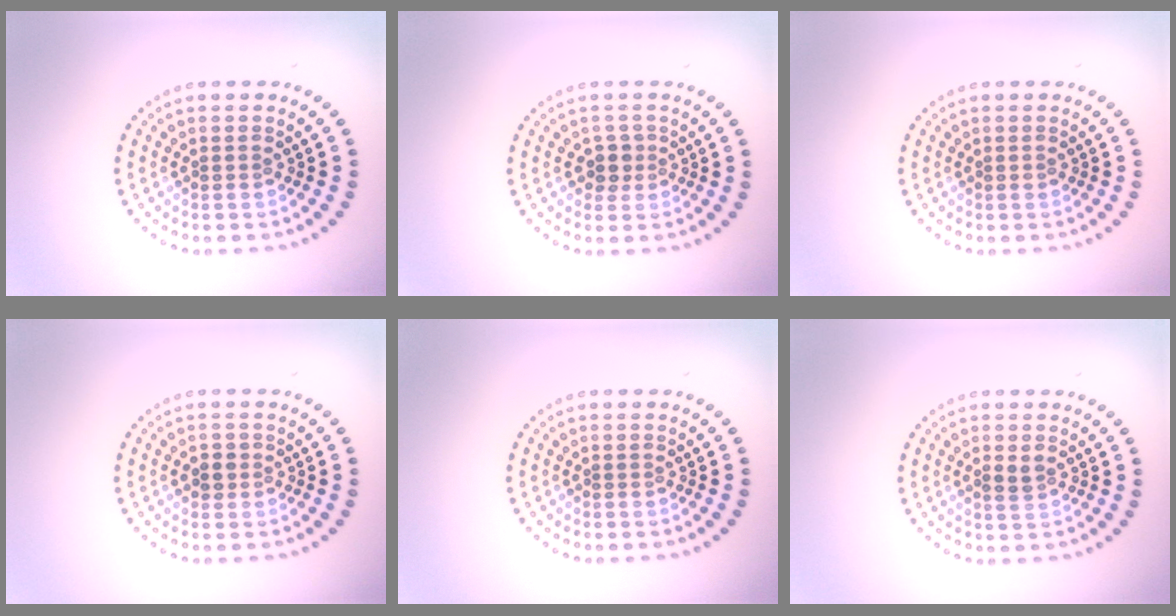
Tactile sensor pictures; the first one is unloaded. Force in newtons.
{"total": 1.6, "press": 1.3, "slide": 0.9}
{"total": 0.0}
{"total": 1.2, "press": 1.2, "slide": 0.4}
{"total": 0.0}
{"total": 1.1, "press": 1.1, "slide": 0.3}